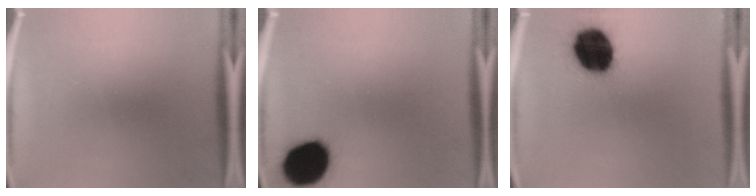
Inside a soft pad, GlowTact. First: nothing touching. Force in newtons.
{"total": 13.0}
{"total": 16.8}